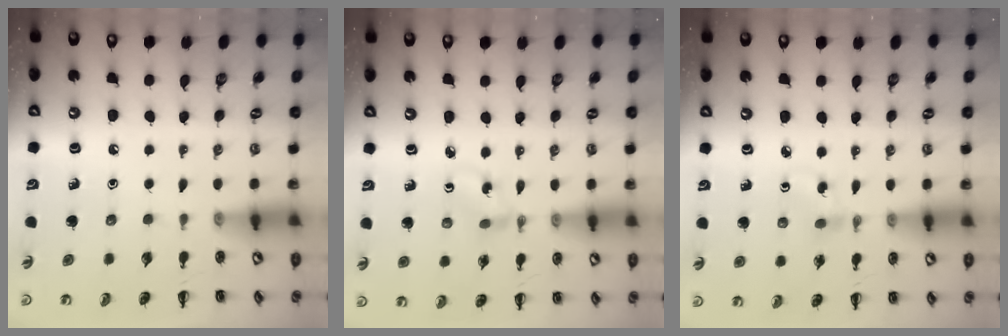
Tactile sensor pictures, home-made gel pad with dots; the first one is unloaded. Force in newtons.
{"total": 1.3, "press": 1.0, "slide": 0.7}
{"total": 2.8, "press": 2.5, "slide": 1.2}